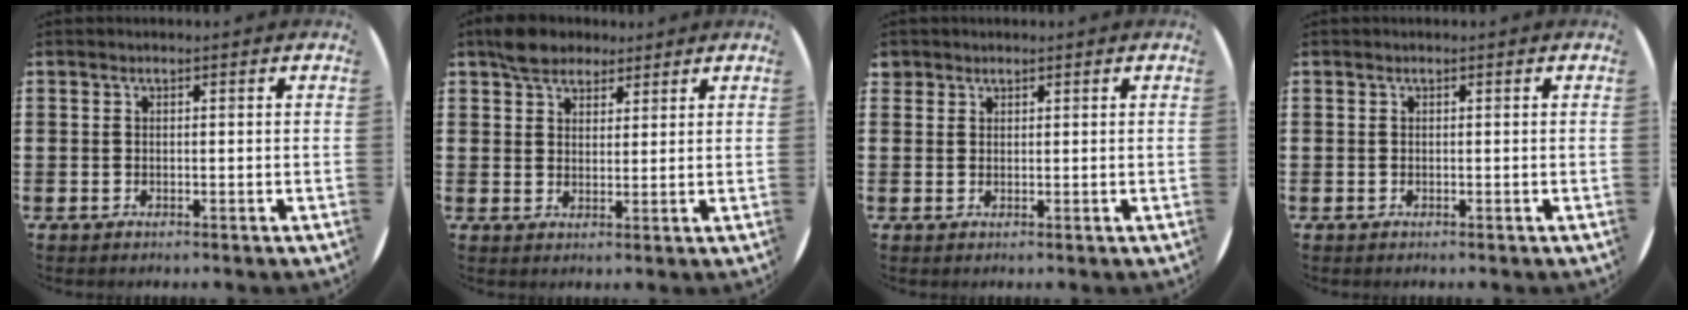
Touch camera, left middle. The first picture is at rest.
{"total": 4.2, "force": [3.5, 2.2, 0.8], "torque": [-0.018, 0.006, 0.065]}
{"total": 1.3, "force": [1.1, 0.6, -0.1], "torque": [0.000, 0.004, 0.022]}
{"total": 0.0}